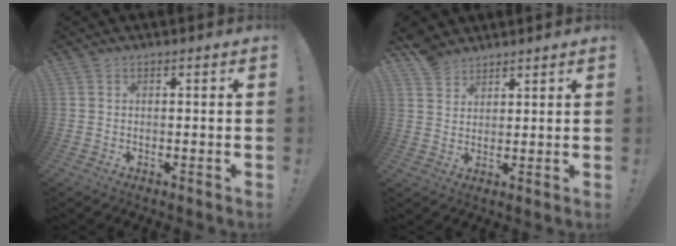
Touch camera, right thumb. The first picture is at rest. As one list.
[{"total": 5.8, "force": [4.8, 3.0, 1.1], "torque": [-0.019, -0.028, 0.095]}]